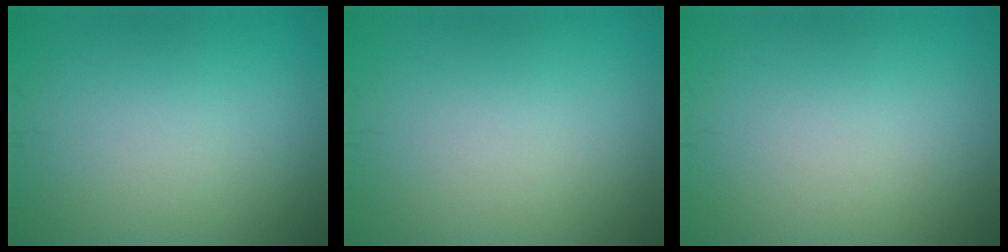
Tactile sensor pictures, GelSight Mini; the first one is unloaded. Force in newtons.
{"total": 0.0}
{"total": 0.0}